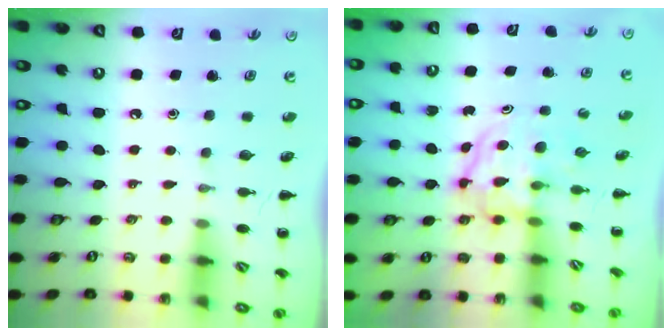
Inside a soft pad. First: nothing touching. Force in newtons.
{"total": 3.8, "press": 3.7, "slide": 0.4}